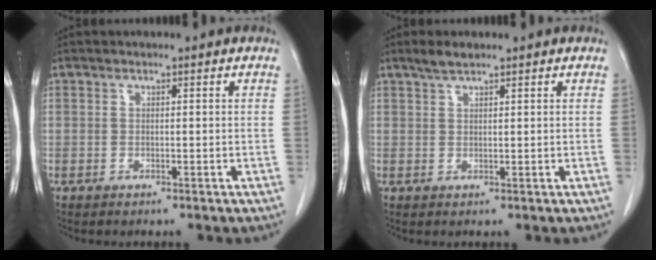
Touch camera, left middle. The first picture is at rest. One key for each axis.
{"total": 2.3, "fx": 1.9, "fy": 0.3, "fz": 1.2, "tx": -0.031, "ty": 0.005, "tz": 0.037}